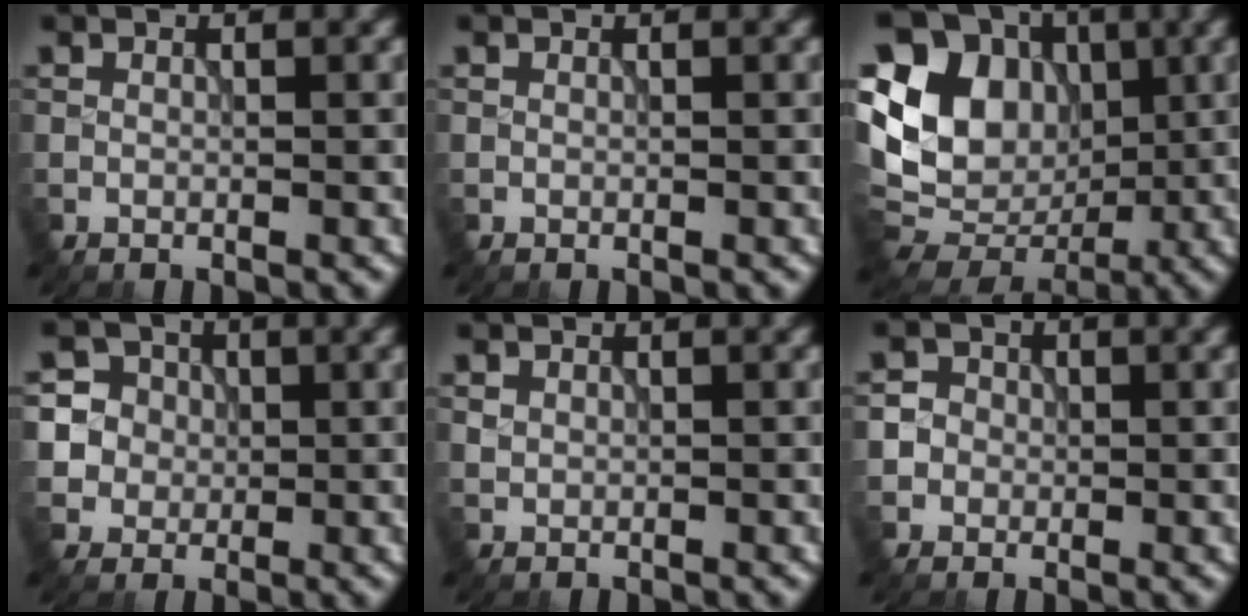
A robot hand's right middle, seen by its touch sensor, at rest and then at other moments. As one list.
[{"total": 0.0}, {"total": 12.4, "force": [1.0, 10.1, 7.2], "torque": [-0.139, 0.012, 0.022]}, {"total": 7.1, "force": [1.5, 6.7, 1.8], "torque": [-0.051, 0.033, 0.020]}, {"total": 0.6, "force": [0.3, 0.5, 0.1], "torque": [-0.003, -0.003, 0.008]}, {"total": 3.5, "force": [0.2, 3.4, 0.9], "torque": [0.005, 0.021, -0.007]}]